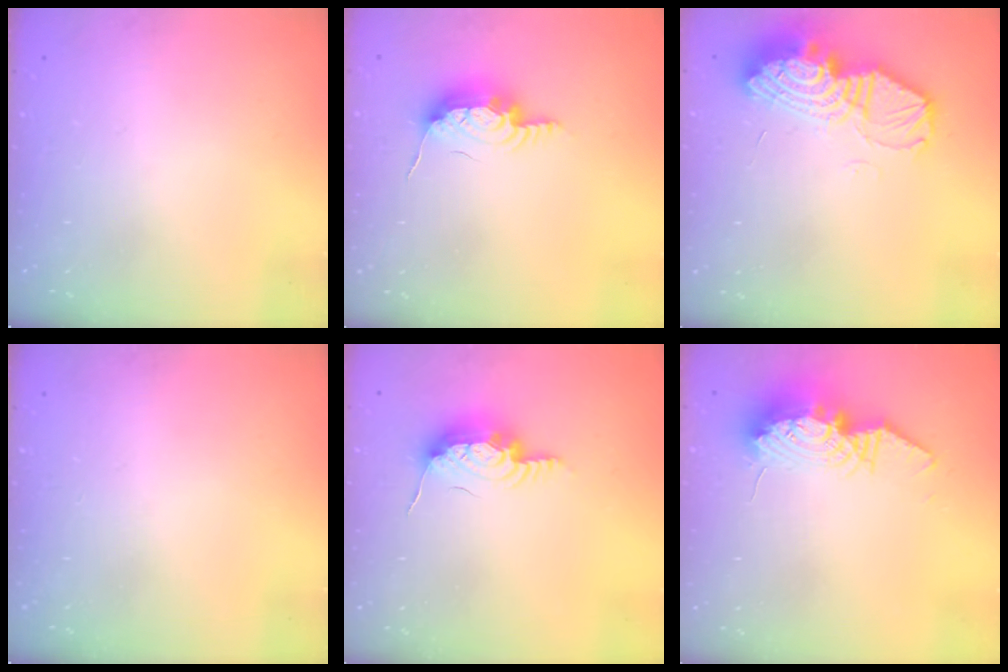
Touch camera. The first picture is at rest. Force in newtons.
{"total": 13.7, "press": 11.5, "slide": 7.4}
{"total": 17.2, "press": 17.1, "slide": 1.7}
{"total": 0.0}
{"total": 16.0, "press": 12.5, "slide": 10.0}
{"total": 12.1, "press": 12.1, "slide": 1.3}